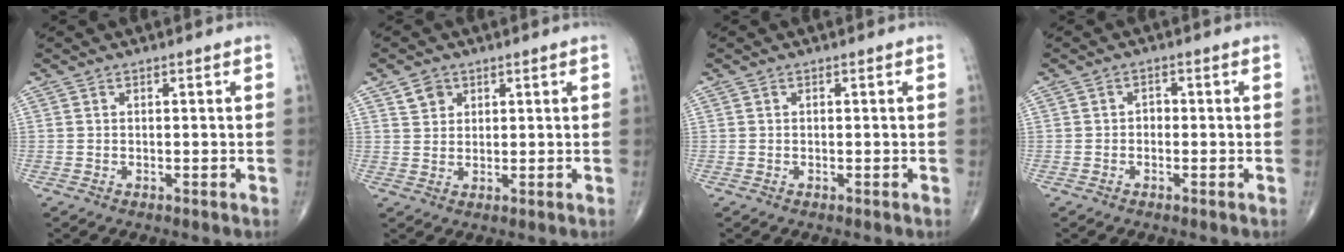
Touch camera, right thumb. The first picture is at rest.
{"total": 3.4, "force": [1.9, 2.6, 1.0], "torque": [-0.004, -0.011, 0.034]}
{"total": 0.0}
{"total": 1.4, "force": [-0.4, 1.1, 0.8], "torque": [0.000, 0.005, -0.012]}